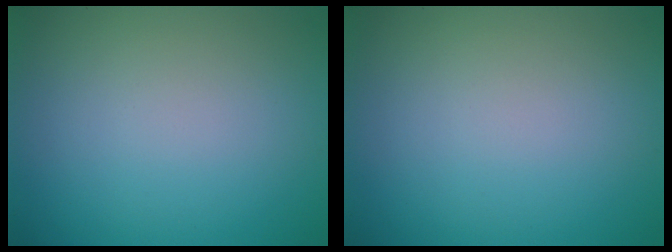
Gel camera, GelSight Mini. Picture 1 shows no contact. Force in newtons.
{"total": 0.0}